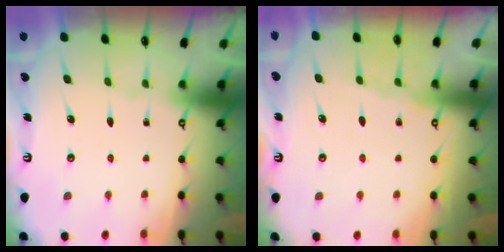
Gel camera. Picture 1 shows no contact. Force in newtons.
{"total": 4.6, "press": 4.6, "slide": 0.7}